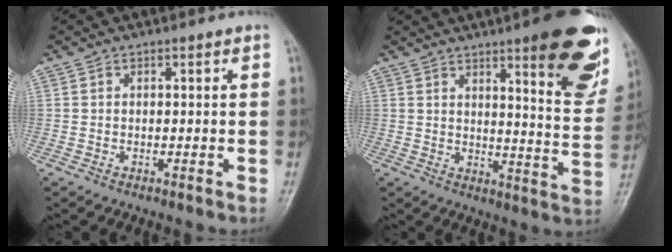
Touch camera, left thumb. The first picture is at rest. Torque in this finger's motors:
{"motor_torque": [1.60, 0.65, 1.52, -1.25, 0.28]}